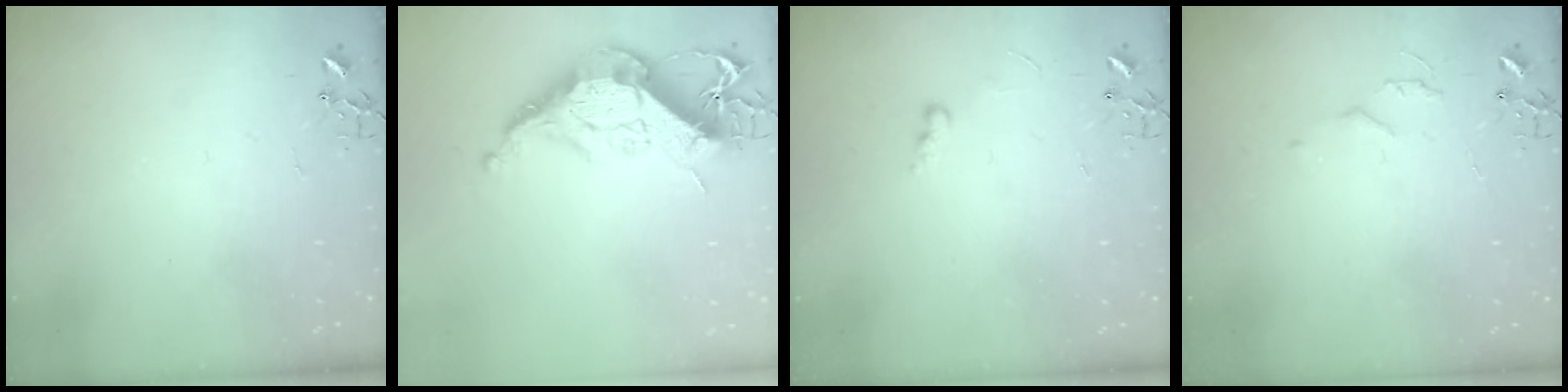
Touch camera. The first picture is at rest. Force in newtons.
{"total": 18.5, "press": 18.4, "slide": 1.5}
{"total": 5.6, "press": 5.6, "slide": 0.7}
{"total": 5.0, "press": 5.0, "slide": 0.7}